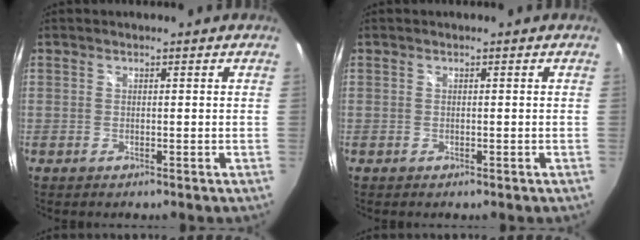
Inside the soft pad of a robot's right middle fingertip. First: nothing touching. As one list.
[{"total": 0.0}]